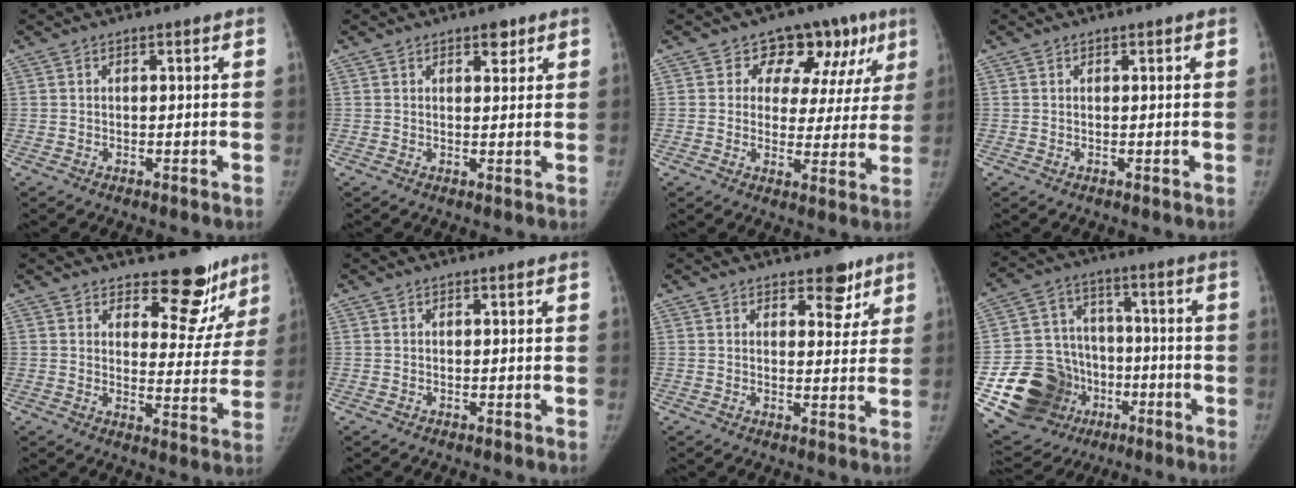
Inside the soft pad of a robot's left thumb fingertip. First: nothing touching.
{"total": 2.7, "force": [1.7, 1.3, 1.6], "torque": [-0.008, -0.007, 0.023]}
{"total": 13.0, "force": [7.2, 9.1, 5.8], "torque": [-0.006, -0.015, 0.080]}
{"total": 0.0}
{"total": 10.7, "force": [8.8, 5.0, 3.5], "torque": [0.003, -0.076, 0.108]}
{"total": 0.0}
{"total": 5.4, "force": [3.5, 2.9, 2.8], "torque": [-0.003, -0.019, 0.045]}
{"total": 19.9, "force": [-6.7, 16.8, 8.2], "torque": [-0.131, 0.069, -0.098]}